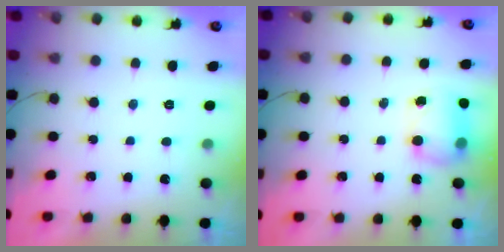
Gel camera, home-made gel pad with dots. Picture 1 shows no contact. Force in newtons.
{"total": 8.0, "press": 8.0, "slide": 0.4}